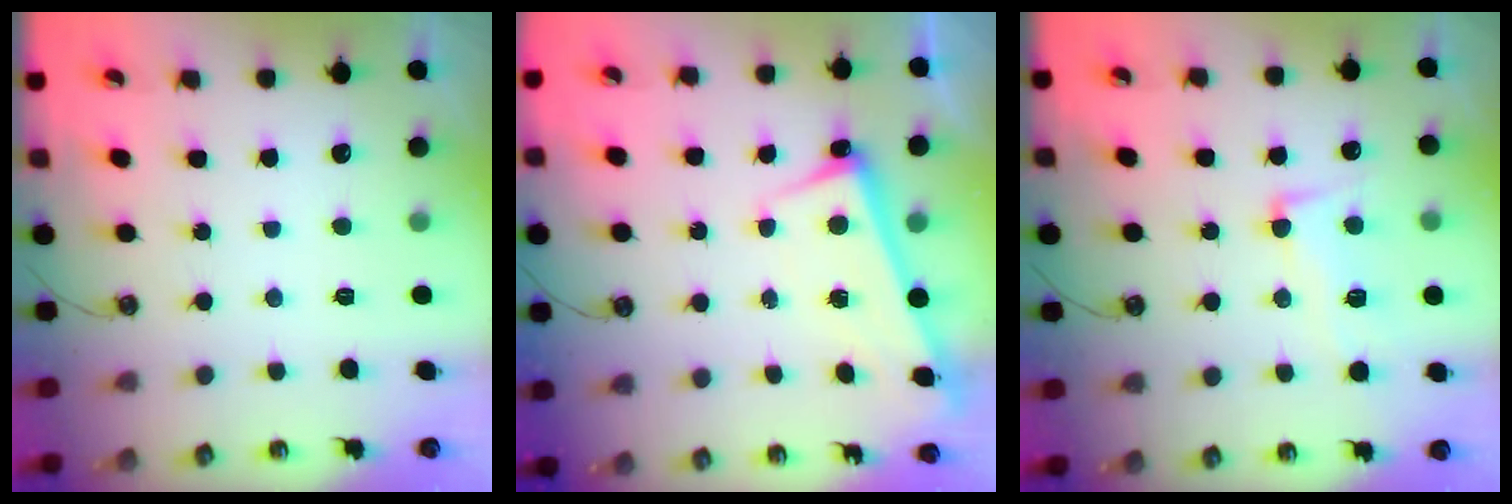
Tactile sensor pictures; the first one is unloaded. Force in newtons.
{"total": 2.7, "press": 2.5, "slide": 1.0}
{"total": 4.4, "press": 4.1, "slide": 1.6}